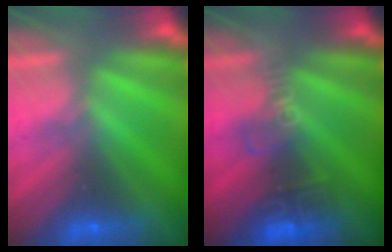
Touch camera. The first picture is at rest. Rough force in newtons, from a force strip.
{"total": 2.7}